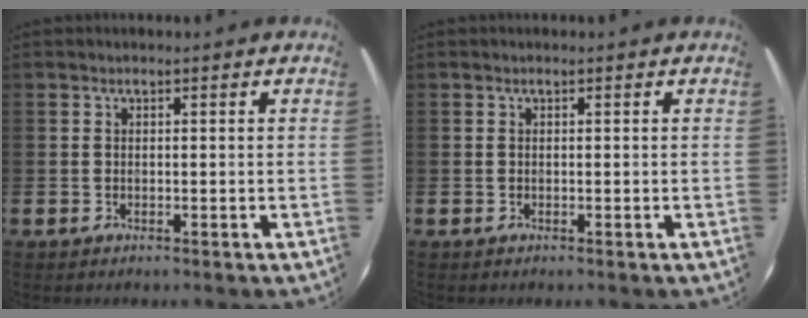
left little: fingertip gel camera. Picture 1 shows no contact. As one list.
[{"total": 0.0}]